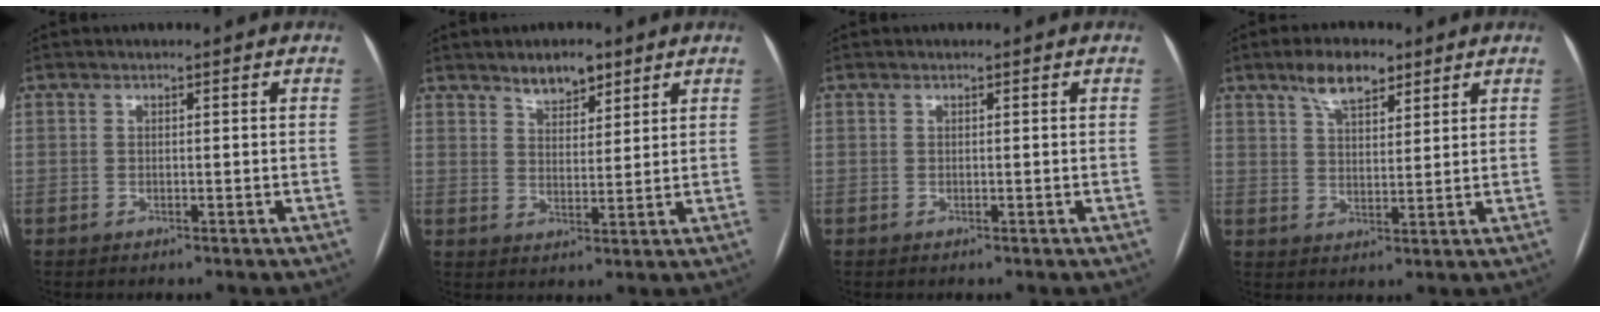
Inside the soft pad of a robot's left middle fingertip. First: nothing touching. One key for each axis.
{"total": 4.9, "fx": 3.7, "fy": 2.0, "fz": 2.4, "tx": -0.040, "ty": 0.002, "tz": 0.066}
{"total": 0.0}
{"total": 6.6, "fx": 4.5, "fy": 2.6, "fz": 4.1, "tx": -0.075, "ty": 0.012, "tz": 0.081}